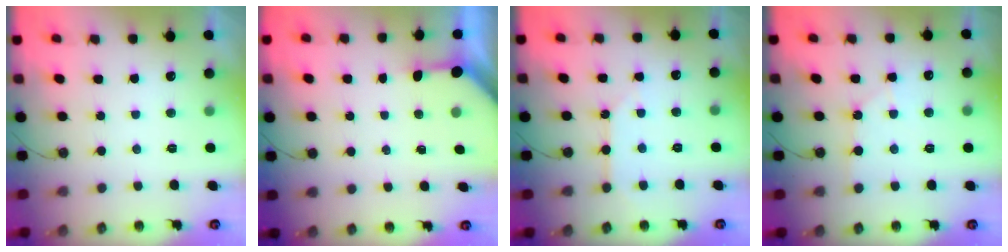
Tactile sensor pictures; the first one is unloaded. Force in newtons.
{"total": 2.8, "press": 2.8, "slide": 0.2}
{"total": 2.7, "press": 2.7, "slide": 0.3}
{"total": 4.7, "press": 4.6, "slide": 0.7}